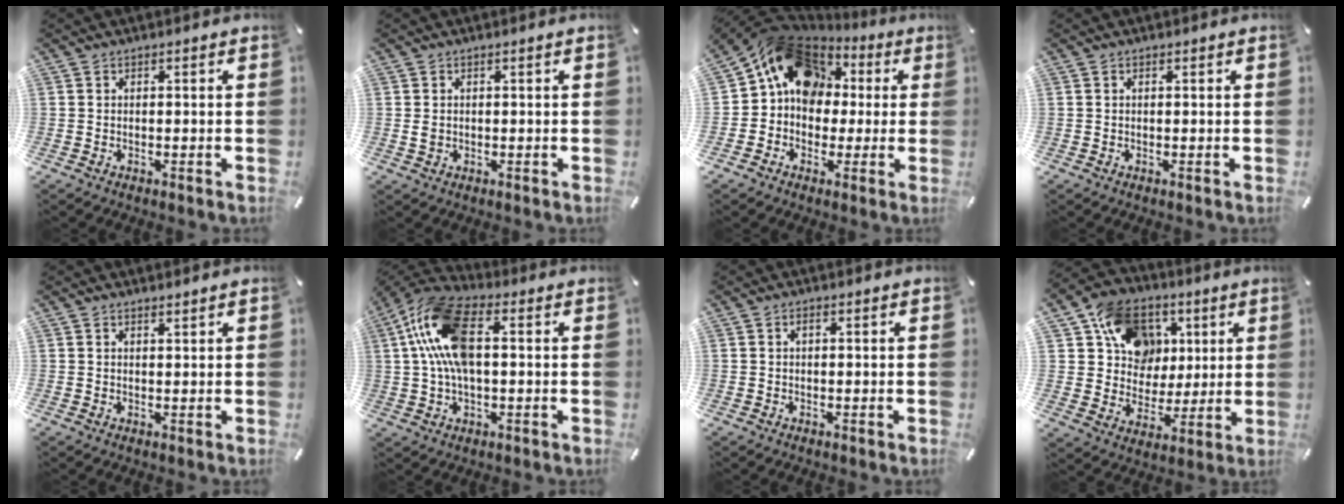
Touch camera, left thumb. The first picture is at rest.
{"total": 1.2, "force": [0.1, 1.0, 0.8], "torque": [-0.016, 0.003, 0.002]}
{"total": 16.6, "force": [5.2, 13.4, 8.2], "torque": [-0.140, -0.014, 0.103]}
{"total": 0.0}
{"total": 1.0, "force": [0.9, 0.1, 0.3], "torque": [-0.006, -0.003, 0.017]}
{"total": 14.7, "force": [2.3, 7.9, 12.2], "torque": [-0.260, 0.002, 0.042]}
{"total": 1.0, "force": [0.2, 0.4, 0.9], "torque": [-0.017, 0.004, 0.002]}
{"total": 14.5, "force": [5.2, 12.7, 4.7], "torque": [-0.080, -0.020, 0.103]}